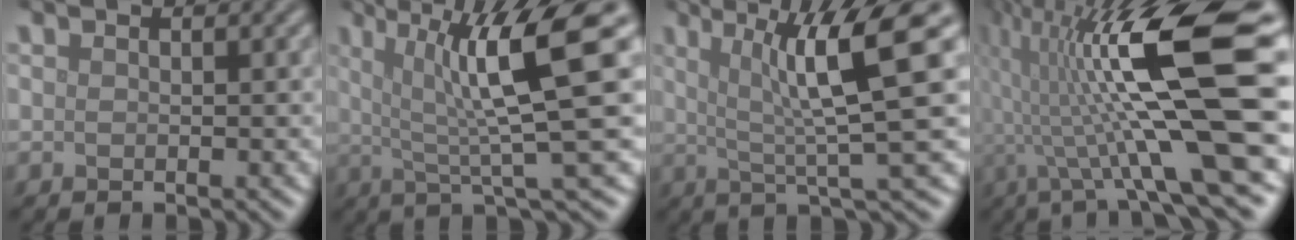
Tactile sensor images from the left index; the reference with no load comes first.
{"total": 10.0, "force": [2.3, 2.0, 9.5], "torque": [-0.130, 0.005, 0.035]}
{"total": 8.8, "force": [2.3, 1.4, 8.4], "torque": [-0.119, 0.009, 0.036]}
{"total": 14.7, "force": [0.7, 3.0, 14.4], "torque": [-0.248, 0.020, 0.010]}